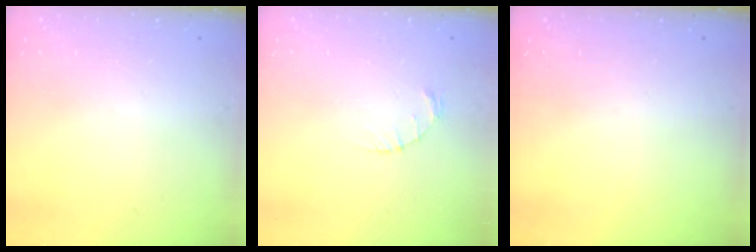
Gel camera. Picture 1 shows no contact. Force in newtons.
{"total": 1.2, "press": 1.1, "slide": 0.2}
{"total": 0.0}